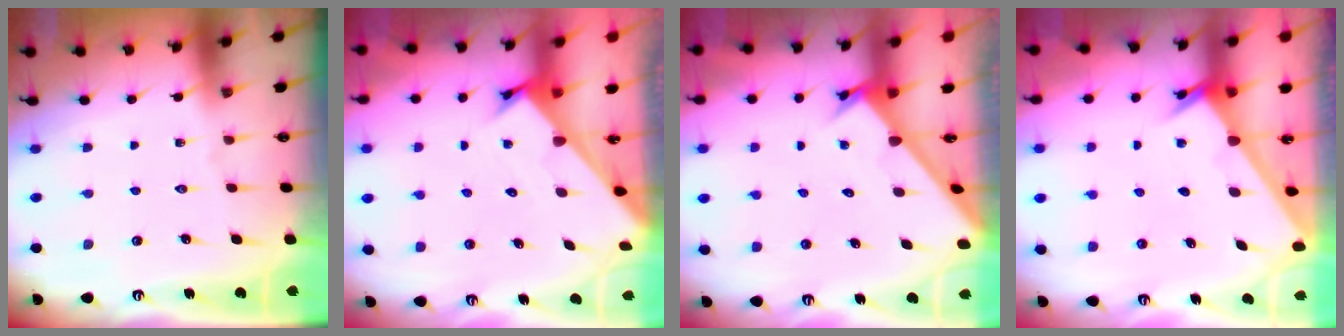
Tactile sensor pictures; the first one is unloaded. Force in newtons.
{"total": 2.5, "press": 2.4, "slide": 0.2}
{"total": 2.2, "press": 2.2, "slide": 0.1}
{"total": 2.5, "press": 2.5, "slide": 0.2}